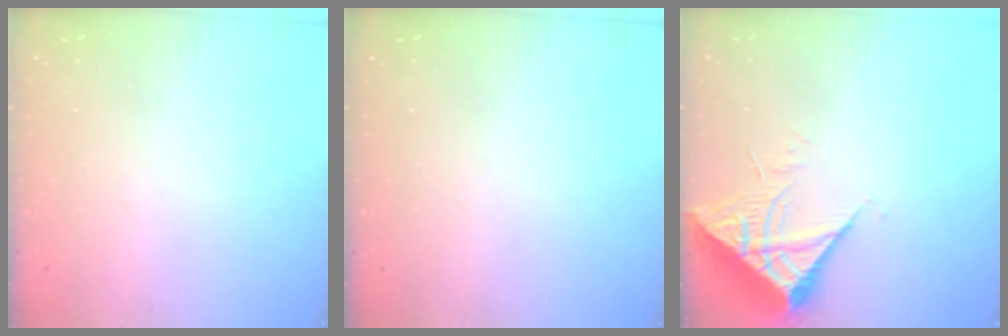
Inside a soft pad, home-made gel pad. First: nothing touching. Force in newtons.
{"total": 0.0}
{"total": 8.0, "press": 8.0, "slide": 0.8}